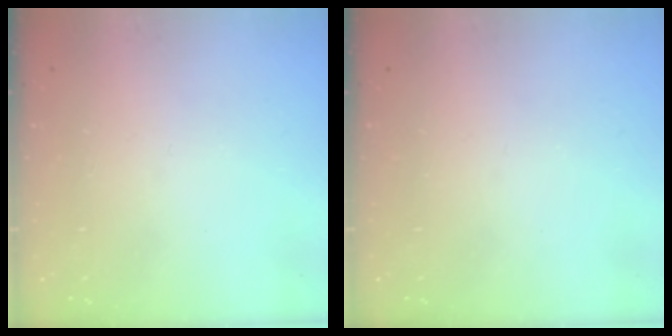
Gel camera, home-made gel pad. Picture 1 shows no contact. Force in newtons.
{"total": 0.0}